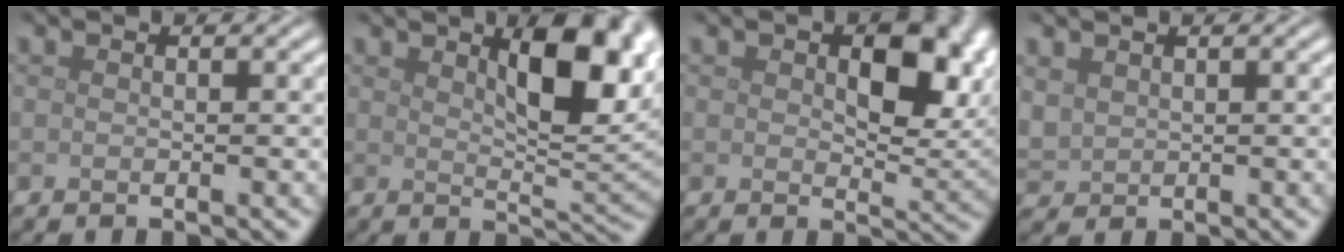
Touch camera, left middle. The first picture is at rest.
{"total": 8.1, "force": [2.9, 3.0, 6.9], "torque": [-0.099, 0.001, 0.047]}
{"total": 7.5, "force": [1.8, 4.2, 6.0], "torque": [-0.080, -0.005, 0.028]}
{"total": 1.6, "force": [1.0, 1.2, 0.6], "torque": [-0.019, -0.001, 0.025]}